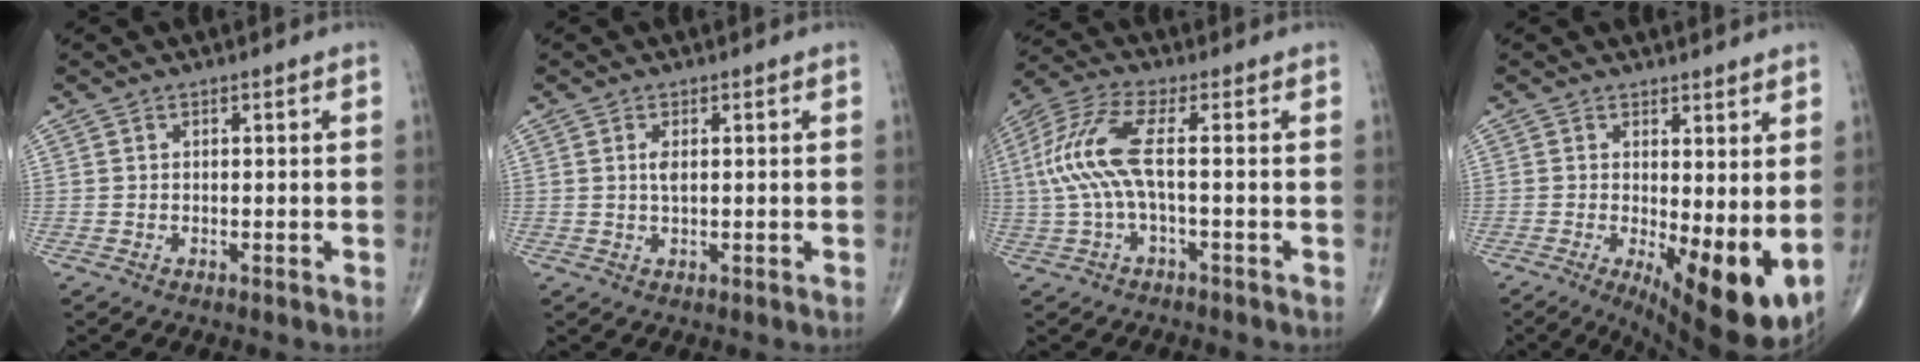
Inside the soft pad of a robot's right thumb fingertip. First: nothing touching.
{"total": 1.8, "force": [0.4, 0.7, 1.6], "torque": [-0.033, -0.002, 0.009]}
{"total": 10.2, "force": [-0.1, 2.6, 9.9], "torque": [-0.253, 0.031, -0.005]}
{"total": 12.2, "force": [-1.0, 4.2, 11.5], "torque": [-0.162, -0.029, -0.002]}